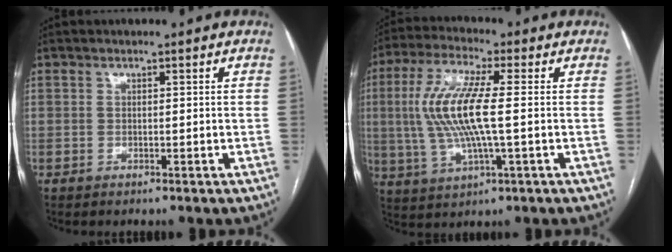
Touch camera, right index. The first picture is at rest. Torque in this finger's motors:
{"motor_torque": [0.53, -0.06, 1.06, 0.21]}